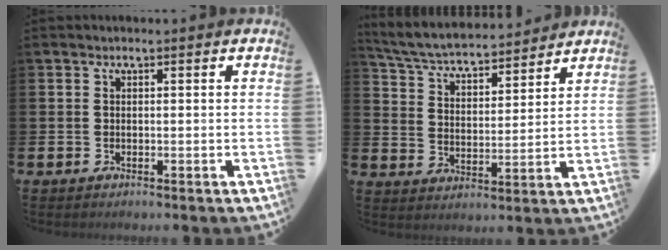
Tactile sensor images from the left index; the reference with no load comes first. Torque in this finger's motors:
{"motor_torque": [1.07, -1.07, 0.57, 0.17]}